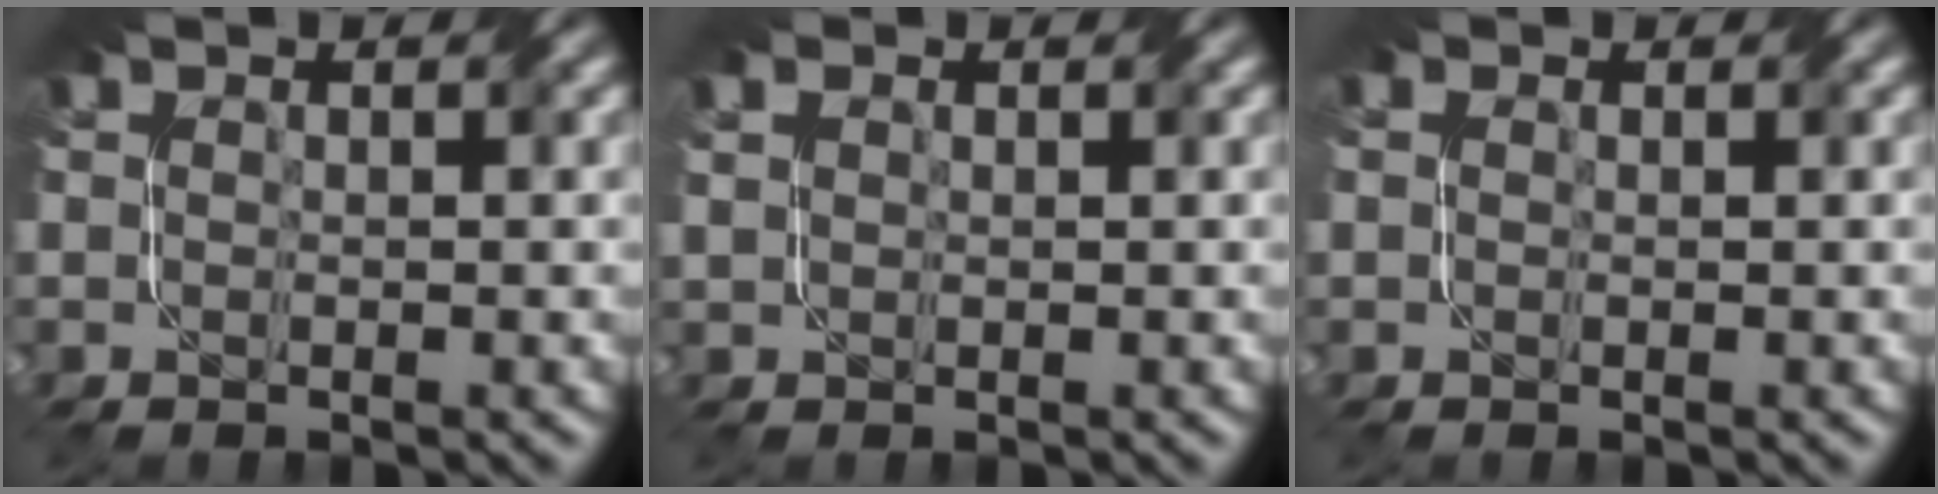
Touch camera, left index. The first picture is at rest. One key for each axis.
{"total": 1.4, "fx": 0.7, "fy": 1.0, "fz": 0.7, "tx": -0.016, "ty": 0.005, "tz": 0.014}
{"total": 1.2, "fx": 0.4, "fy": 0.9, "fz": 0.6, "tx": -0.015, "ty": 0.003, "tz": -0.001}